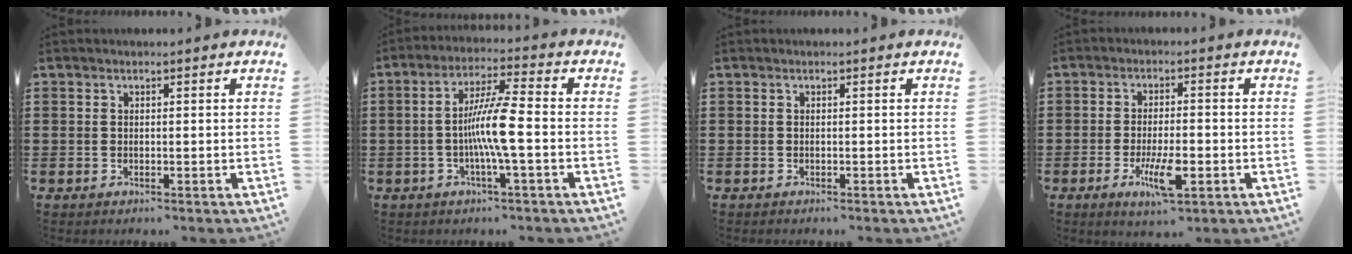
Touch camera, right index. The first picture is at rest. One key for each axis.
{"total": 8.0, "fx": -1.3, "fy": 0.4, "fz": 7.8, "tx": -0.150, "ty": -0.005, "tz": -0.033}
{"total": 0.0}
{"total": 6.9, "fx": -2.6, "fy": 2.0, "fz": 6.0, "tx": -0.122, "ty": -0.011, "tz": -0.047}